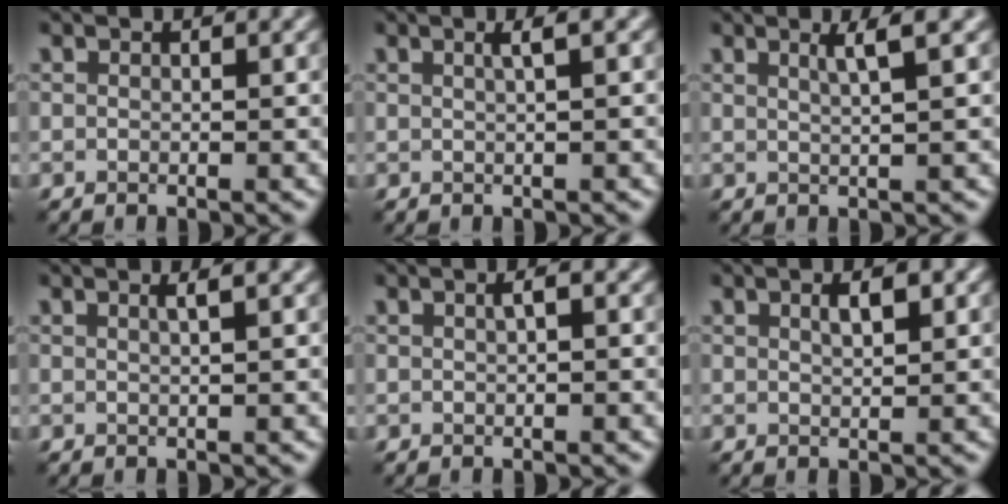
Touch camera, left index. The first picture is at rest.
{"total": 1.8, "force": [0.6, 0.5, 1.7], "torque": [-0.021, 0.009, 0.005]}
{"total": 2.4, "force": [1.1, 0.5, 2.1], "torque": [-0.023, 0.007, 0.014]}
{"total": 1.4, "force": [0.6, 0.4, 1.3], "torque": [-0.013, 0.005, 0.002]}
{"total": 0.9, "force": [0.2, 0.1, 0.8], "torque": [-0.016, 0.006, 0.004]}
{"total": 1.8, "force": [0.7, 0.5, 1.5], "torque": [-0.022, 0.002, 0.012]}